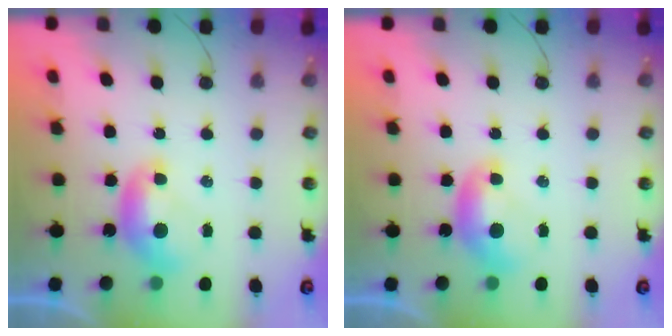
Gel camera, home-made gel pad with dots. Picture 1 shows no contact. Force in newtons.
{"total": 0.0}